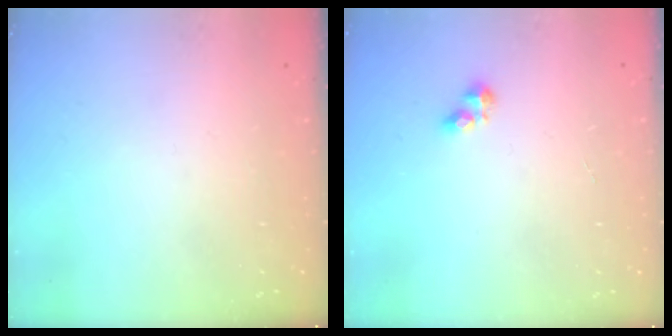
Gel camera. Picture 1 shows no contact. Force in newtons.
{"total": 3.2, "press": 3.2, "slide": 0.5}